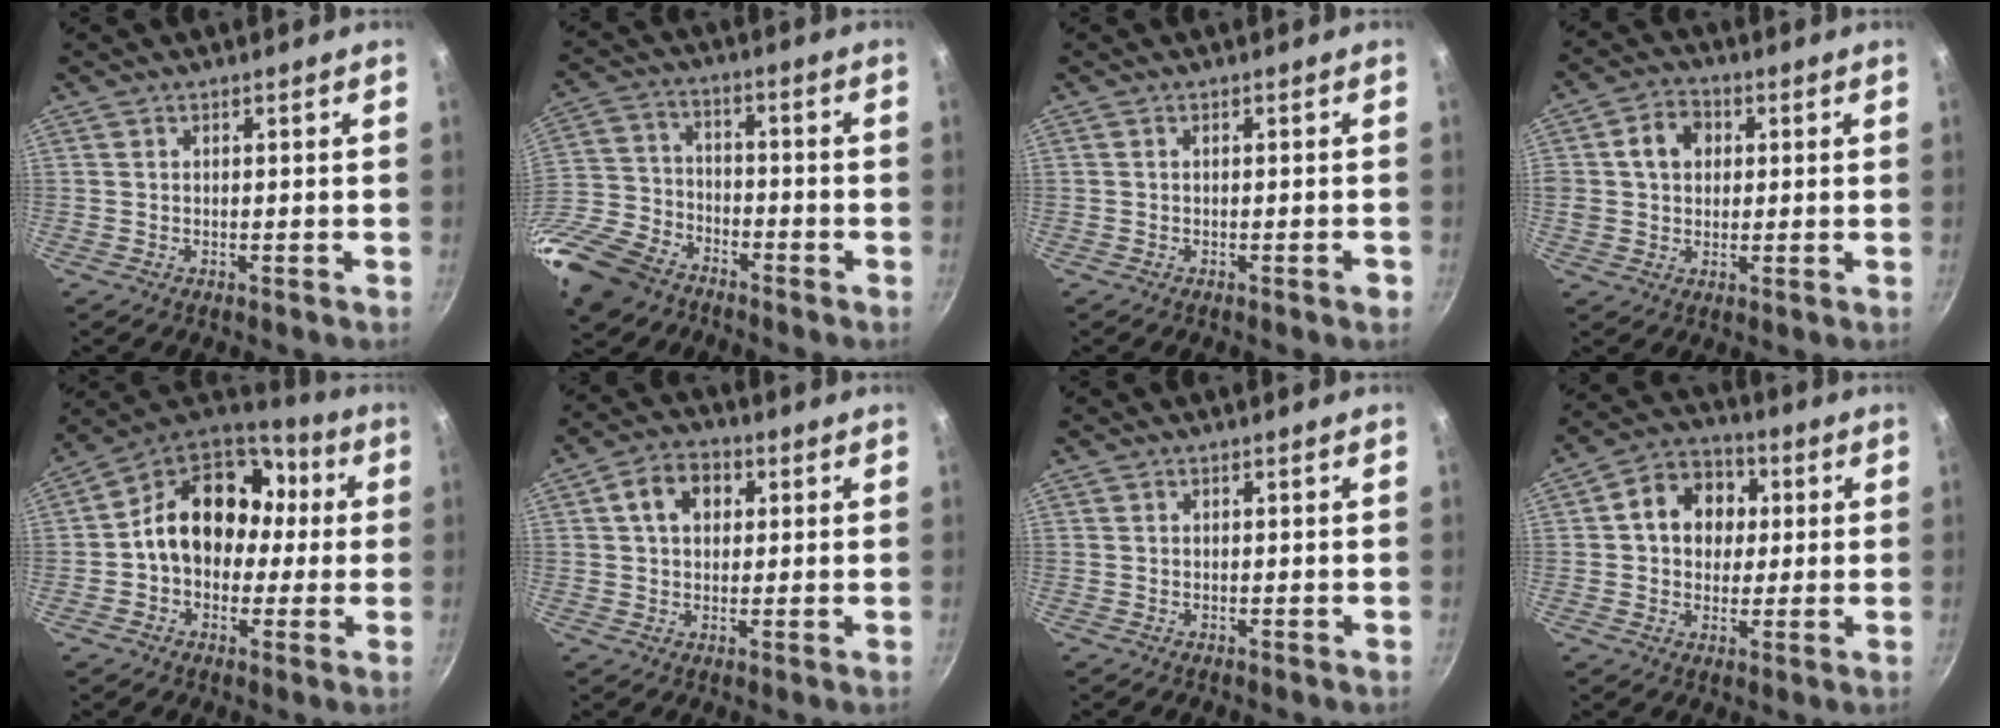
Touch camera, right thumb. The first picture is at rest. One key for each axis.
{"total": 17.9, "fx": -11.4, "fy": 11.2, "fz": 8.1, "tx": -0.178, "ty": 0.052, "tz": -0.227}
{"total": 1.3, "fx": -0.7, "fy": 0.2, "fz": 1.1, "tx": -0.019, "ty": 0.008, "tz": -0.010}
{"total": 7.3, "fx": 1.6, "fy": 6.0, "fz": 3.8, "tx": -0.039, "ty": 0.010, "tz": 0.017}
{"total": 18.4, "fx": 1.2, "fy": 14.3, "fz": 11.5, "tx": -0.143, "ty": 0.052, "tz": 0.008}
{"total": 7.3, "fx": 2.0, "fy": 5.4, "fz": 4.5, "tx": -0.054, "ty": 0.009, "tz": 0.023}
{"total": 0.0}
{"total": 11.2, "fx": 1.9, "fy": 9.1, "fz": 6.2, "tx": -0.065, "ty": 0.016, "tz": 0.014}